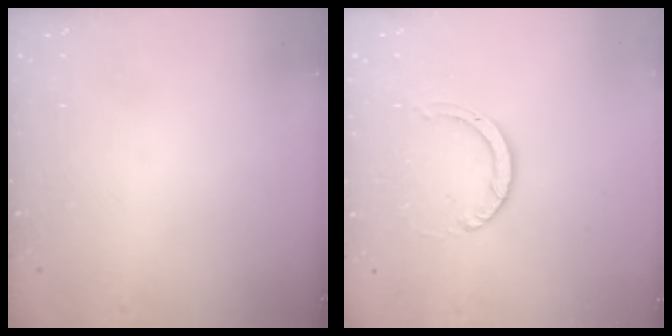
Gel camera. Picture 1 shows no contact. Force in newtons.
{"total": 4.0, "press": 4.0, "slide": 0.2}